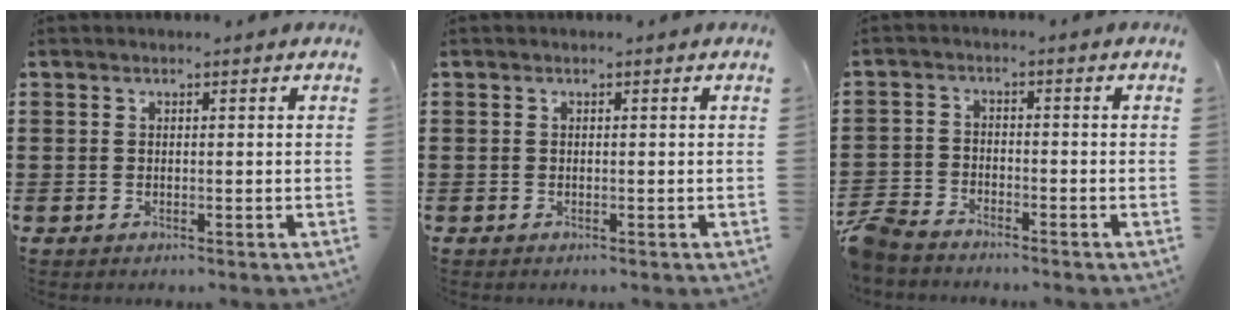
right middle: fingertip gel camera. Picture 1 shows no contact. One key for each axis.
{"total": 0.0}
{"total": 4.3, "fx": -4.0, "fy": 1.1, "fz": 1.1, "tx": -0.054, "ty": -0.007, "tz": -0.092}